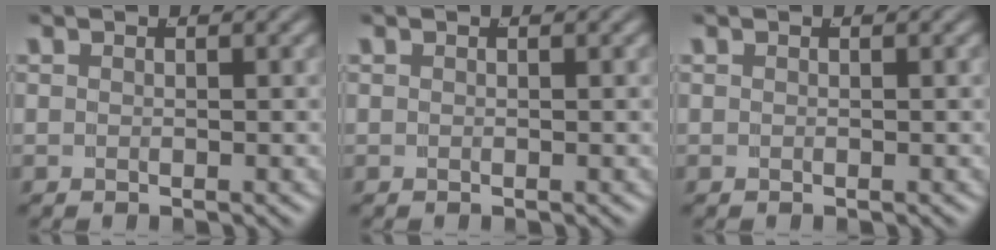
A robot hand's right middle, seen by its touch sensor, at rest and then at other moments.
{"total": 0.0}
{"total": 0.0}